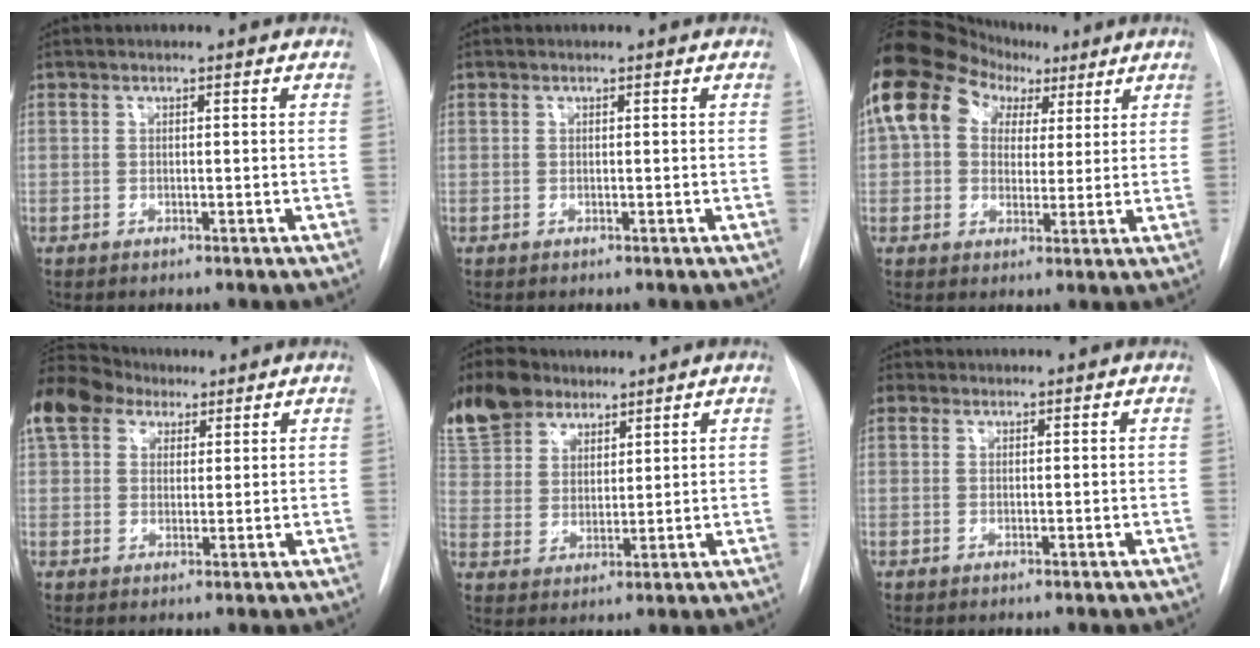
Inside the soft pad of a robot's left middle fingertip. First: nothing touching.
{"total": 0.8, "force": [-0.3, -0.4, -0.6], "torque": [0.016, -0.004, -0.005]}
{"total": 13.4, "force": [5.9, 9.8, 7.1], "torque": [-0.143, 0.064, 0.099]}
{"total": 15.6, "force": [10.0, 10.0, 6.4], "torque": [-0.183, 0.072, 0.185]}
{"total": 14.8, "force": [11.1, 8.4, 4.8], "torque": [-0.131, 0.035, 0.215]}
{"total": 0.8, "force": [0.4, 0.7, -0.3], "torque": [0.015, 0.004, 0.003]}